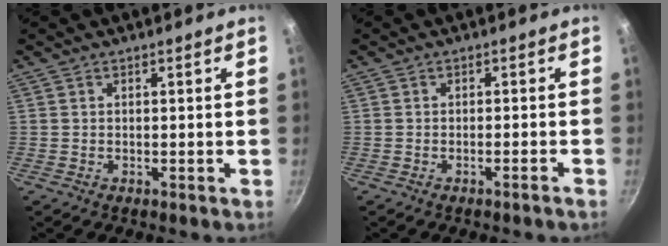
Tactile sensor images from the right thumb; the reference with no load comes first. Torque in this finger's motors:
{"motor_torque": [-0.10, -0.09, -0.13, -0.14, -0.04]}